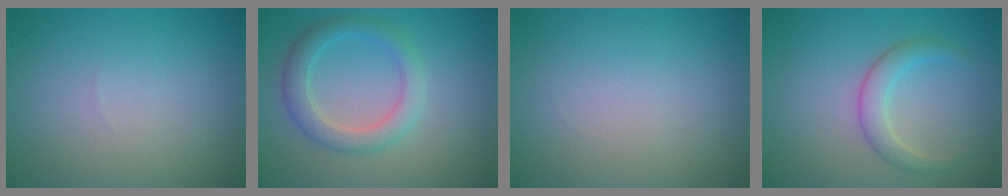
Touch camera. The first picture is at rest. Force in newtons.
{"total": 3.4, "press": 3.4, "slide": 0.2}
{"total": 0.0}
{"total": 2.5, "press": 2.5, "slide": 0.2}